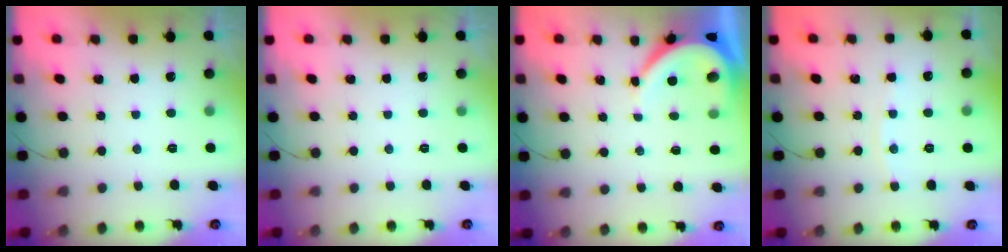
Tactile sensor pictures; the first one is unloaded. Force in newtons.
{"total": 0.0}
{"total": 6.4, "press": 6.4, "slide": 0.5}
{"total": 3.2, "press": 3.2, "slide": 0.4}